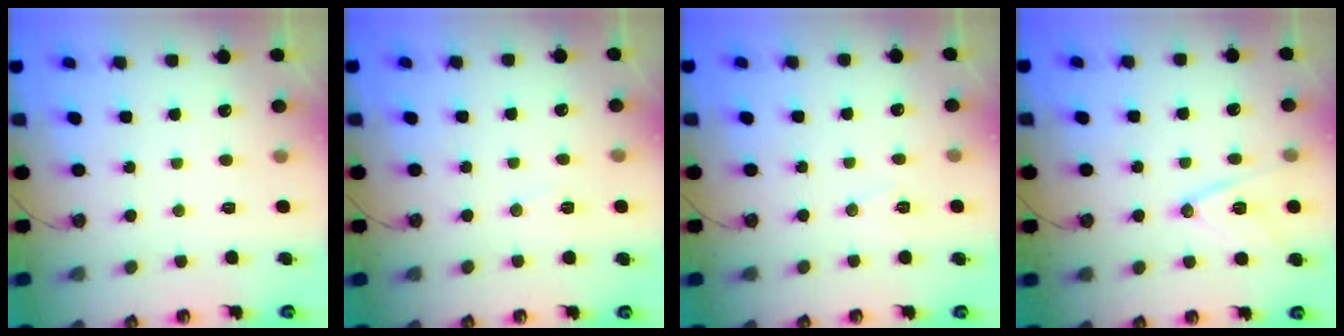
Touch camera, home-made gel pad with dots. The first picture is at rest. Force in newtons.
{"total": 6.4, "press": 4.6, "slide": 4.5}
{"total": 6.5, "press": 4.6, "slide": 4.6}
{"total": 12.4, "press": 12.0, "slide": 3.3}